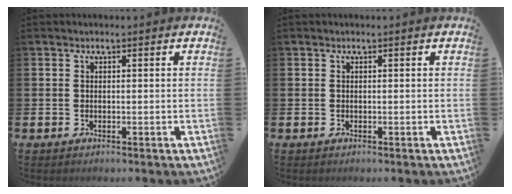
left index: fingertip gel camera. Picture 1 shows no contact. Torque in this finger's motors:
{"motor_torque": [0.00, 0.00, 0.00, 0.01]}